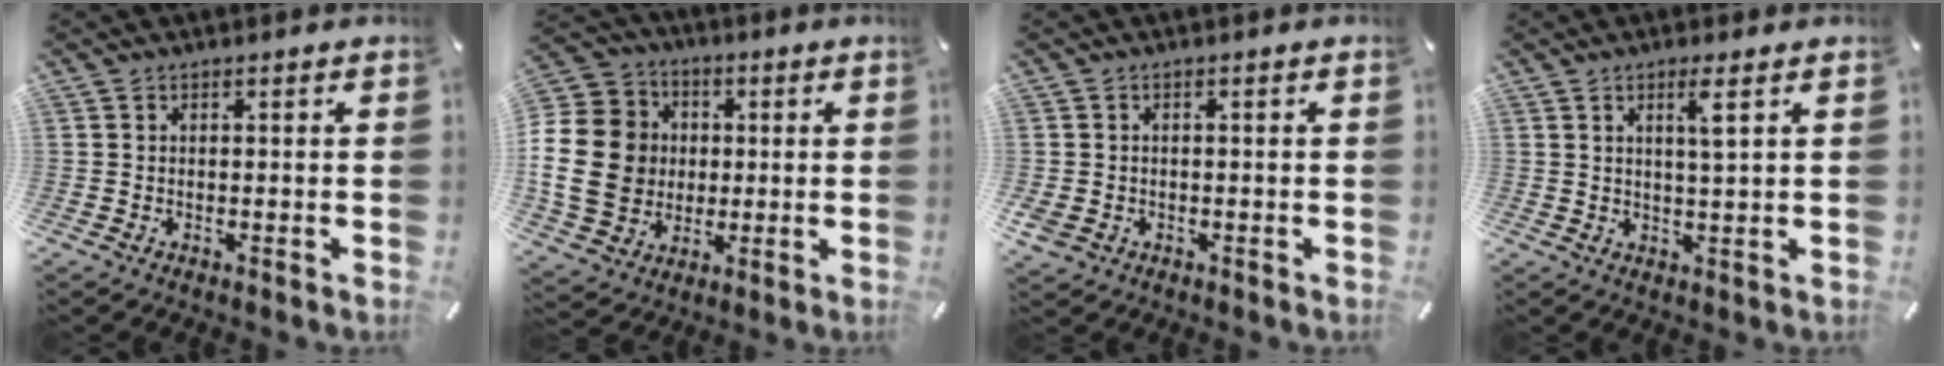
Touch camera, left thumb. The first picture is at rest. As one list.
[{"total": 18.8, "force": [-1.0, 16.4, 9.2], "torque": [-0.186, 0.013, -0.019]}, {"total": 2.6, "force": [-0.9, 2.1, 1.1], "torque": [-0.033, -0.001, -0.021]}, {"total": 4.3, "force": [1.9, 0.1, 3.9], "torque": [-0.073, -0.004, 0.027]}]